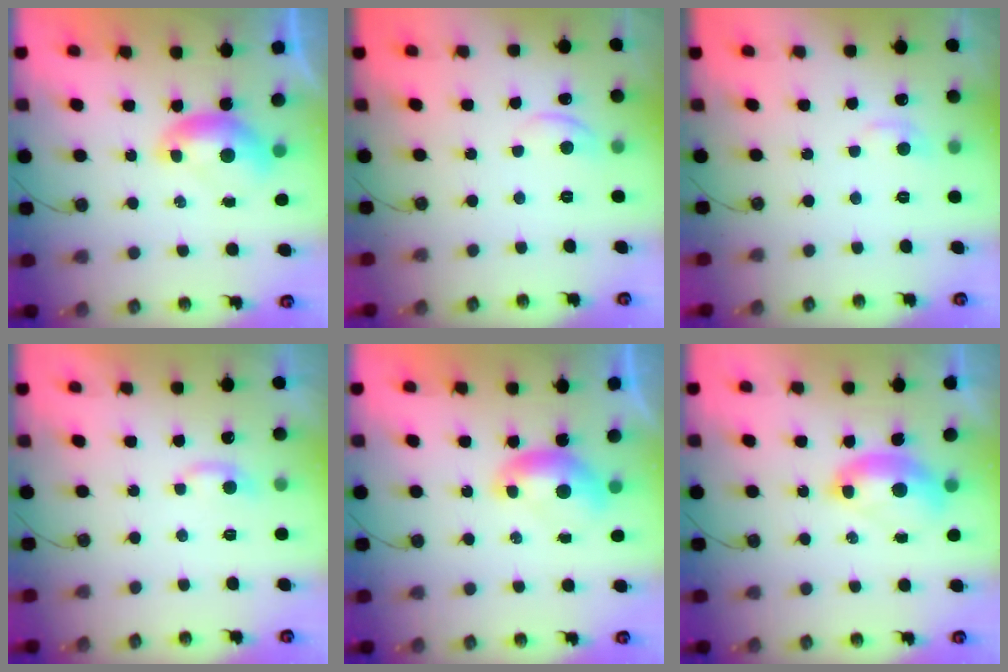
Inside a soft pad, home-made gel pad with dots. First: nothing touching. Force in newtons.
{"total": 2.6, "press": 2.6, "slide": 0.5}
{"total": 0.8, "press": 0.2, "slide": 0.8}
{"total": 2.2, "press": 2.2, "slide": 0.5}
{"total": 0.0}
{"total": 2.5, "press": 2.4, "slide": 0.6}